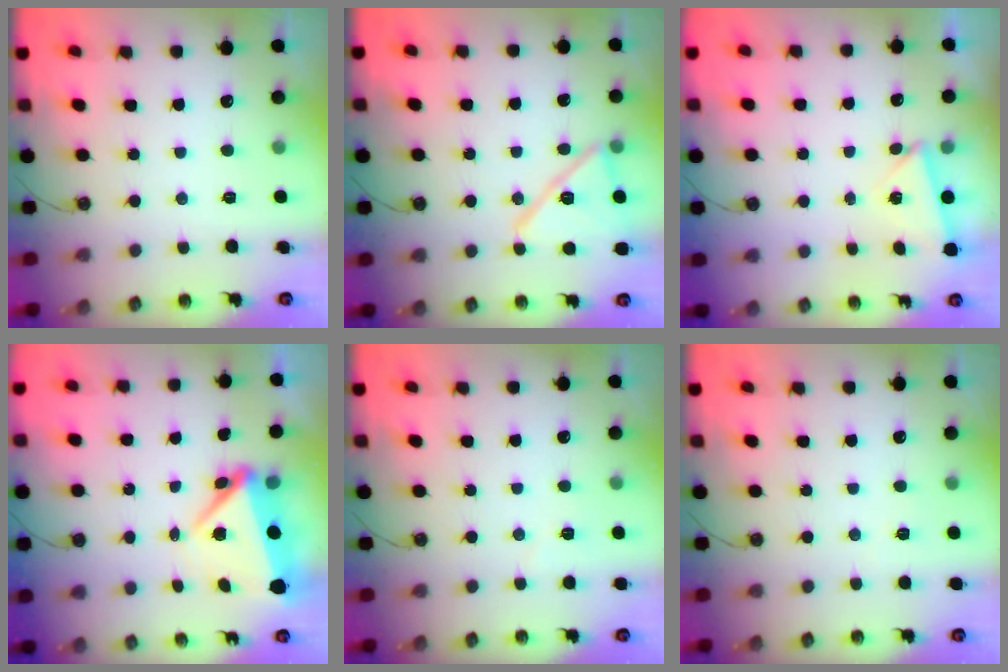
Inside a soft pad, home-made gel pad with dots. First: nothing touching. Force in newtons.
{"total": 15.3, "press": 15.3, "slide": 0.3}
{"total": 2.9, "press": 2.8, "slide": 0.6}
{"total": 6.1, "press": 6.0, "slide": 1.0}
{"total": 3.5, "press": 3.3, "slide": 1.1}
{"total": 2.9, "press": 1.6, "slide": 2.4}